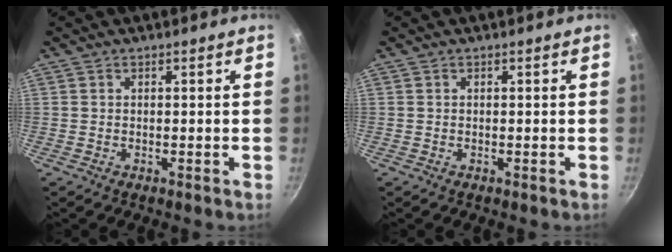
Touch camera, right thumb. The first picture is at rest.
{"total": 0.0}